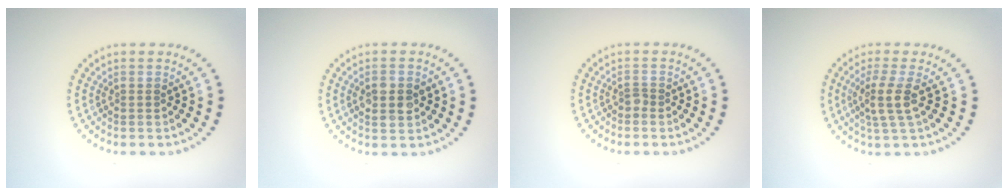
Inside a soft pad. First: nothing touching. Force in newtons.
{"total": 2.8, "press": 2.8, "slide": 0.1}
{"total": 0.8, "press": 0.5, "slide": 0.6}
{"total": 2.9, "press": 2.3, "slide": 1.7}